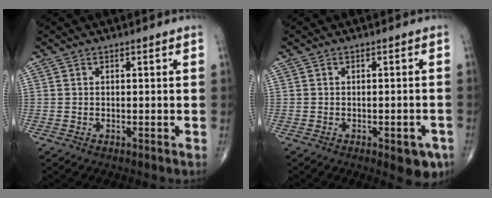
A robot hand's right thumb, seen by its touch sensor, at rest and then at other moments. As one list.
[{"total": 5.3, "force": [-2.6, 2.3, 4.1], "torque": [-0.033, 0.007, -0.024]}]